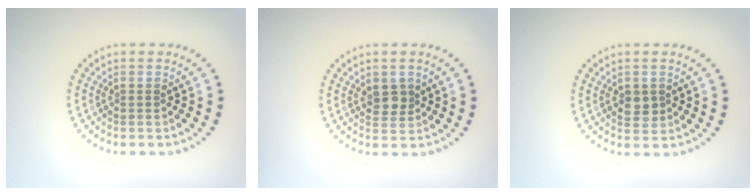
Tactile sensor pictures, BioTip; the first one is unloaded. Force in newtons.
{"total": 1.9, "press": 1.7, "slide": 0.7}
{"total": 1.8, "press": 1.8, "slide": 0.4}